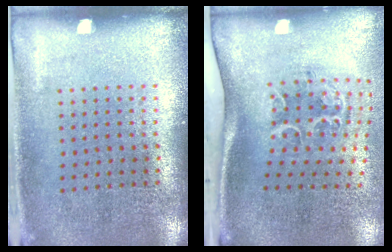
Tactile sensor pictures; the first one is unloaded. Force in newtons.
{"total": 1.6, "press": 1.3, "slide": 1.0}